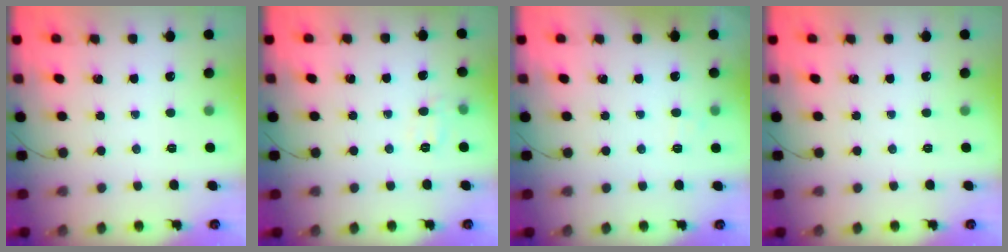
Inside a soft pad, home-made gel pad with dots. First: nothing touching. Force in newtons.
{"total": 7.1, "press": 6.9, "slide": 1.7}
{"total": 4.3, "press": 4.2, "slide": 1.0}
{"total": 0.0}